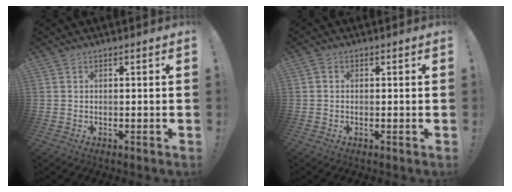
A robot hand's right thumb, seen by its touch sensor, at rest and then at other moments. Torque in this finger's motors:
{"motor_torque": [0.40, -0.08, 0.00, -0.07, 0.06]}